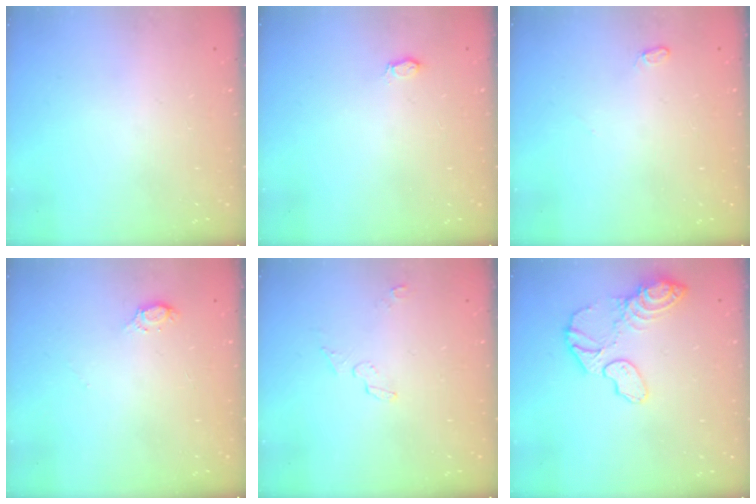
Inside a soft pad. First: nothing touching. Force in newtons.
{"total": 3.3, "press": 3.3, "slide": 0.4}
{"total": 3.5, "press": 3.5, "slide": 0.5}
{"total": 4.5, "press": 4.5, "slide": 0.5}
{"total": 4.0, "press": 3.8, "slide": 1.3}
{"total": 11.4, "press": 11.4, "slide": 0.9}